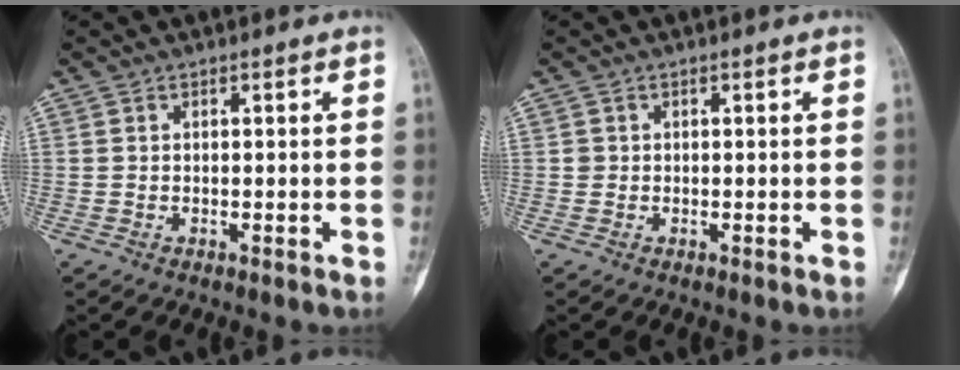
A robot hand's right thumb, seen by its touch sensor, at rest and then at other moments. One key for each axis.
{"total": 0.9, "fx": 0.0, "fy": 0.9, "fz": 0.1, "tx": 0.004, "ty": 0.004, "tz": -0.001}